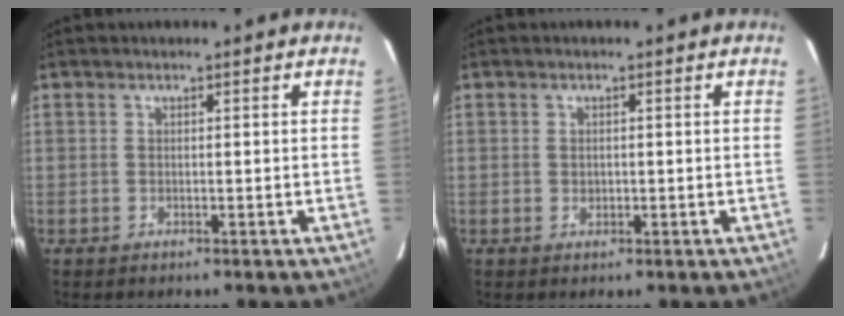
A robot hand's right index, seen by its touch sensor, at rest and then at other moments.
{"total": 0.8, "force": [0.0, 0.8, 0.3], "torque": [-0.002, 0.001, 0.001]}